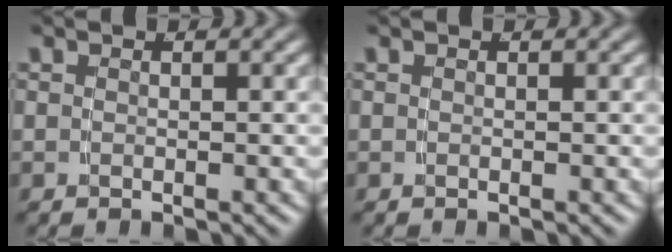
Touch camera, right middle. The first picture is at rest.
{"total": 0.0}